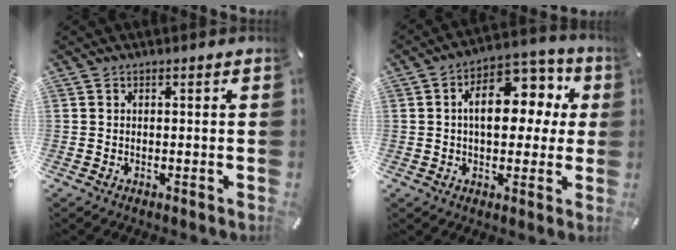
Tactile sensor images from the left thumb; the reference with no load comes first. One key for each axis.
{"total": 13.7, "fx": 2.8, "fy": 8.8, "fz": 10.1, "tx": -0.137, "ty": -0.012, "tz": 0.047}